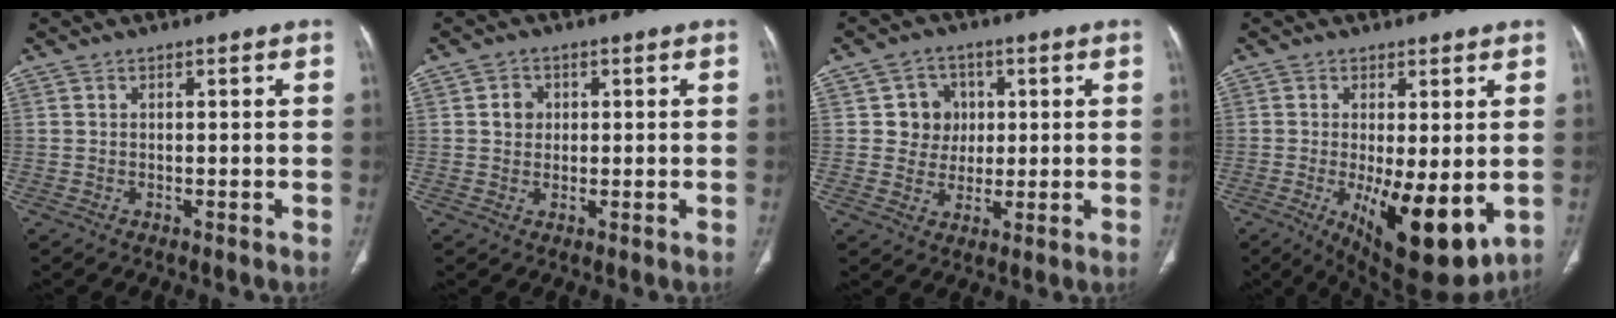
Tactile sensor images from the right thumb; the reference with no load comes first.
{"total": 2.8, "force": [0.5, 2.5, 1.2], "torque": [-0.003, 0.002, 0.008]}
{"total": 6.6, "force": [1.2, 6.2, 1.7], "torque": [0.013, 0.006, 0.016]}
{"total": 13.2, "force": [-2.6, 4.8, 12.0], "torque": [-0.178, -0.030, -0.023]}